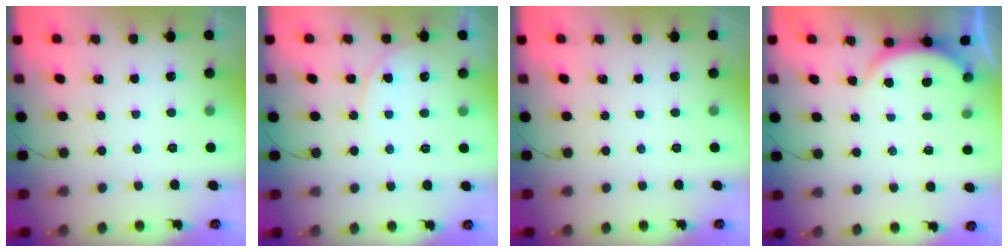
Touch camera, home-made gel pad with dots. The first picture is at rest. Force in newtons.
{"total": 8.0, "press": 8.0, "slide": 0.6}
{"total": 0.0}
{"total": 2.9, "press": 2.8, "slide": 0.6}